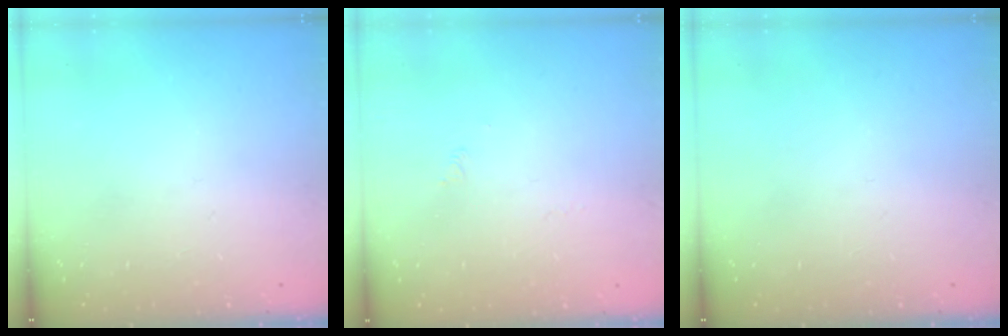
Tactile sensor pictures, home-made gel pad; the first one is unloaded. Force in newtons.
{"total": 1.7, "press": 1.6, "slide": 0.4}
{"total": 0.0}